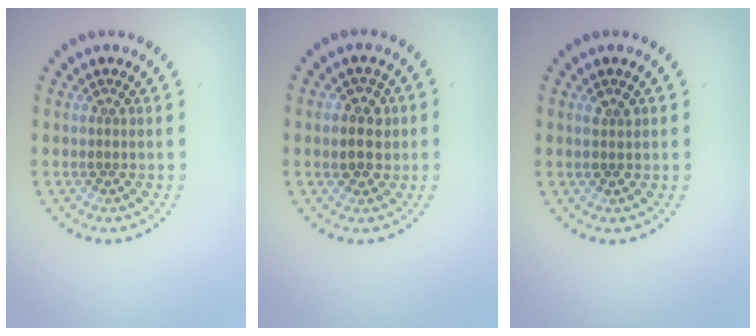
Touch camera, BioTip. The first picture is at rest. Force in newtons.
{"total": 3.0, "press": 2.9, "slide": 0.6}
{"total": 1.3, "press": 1.3, "slide": 0.1}